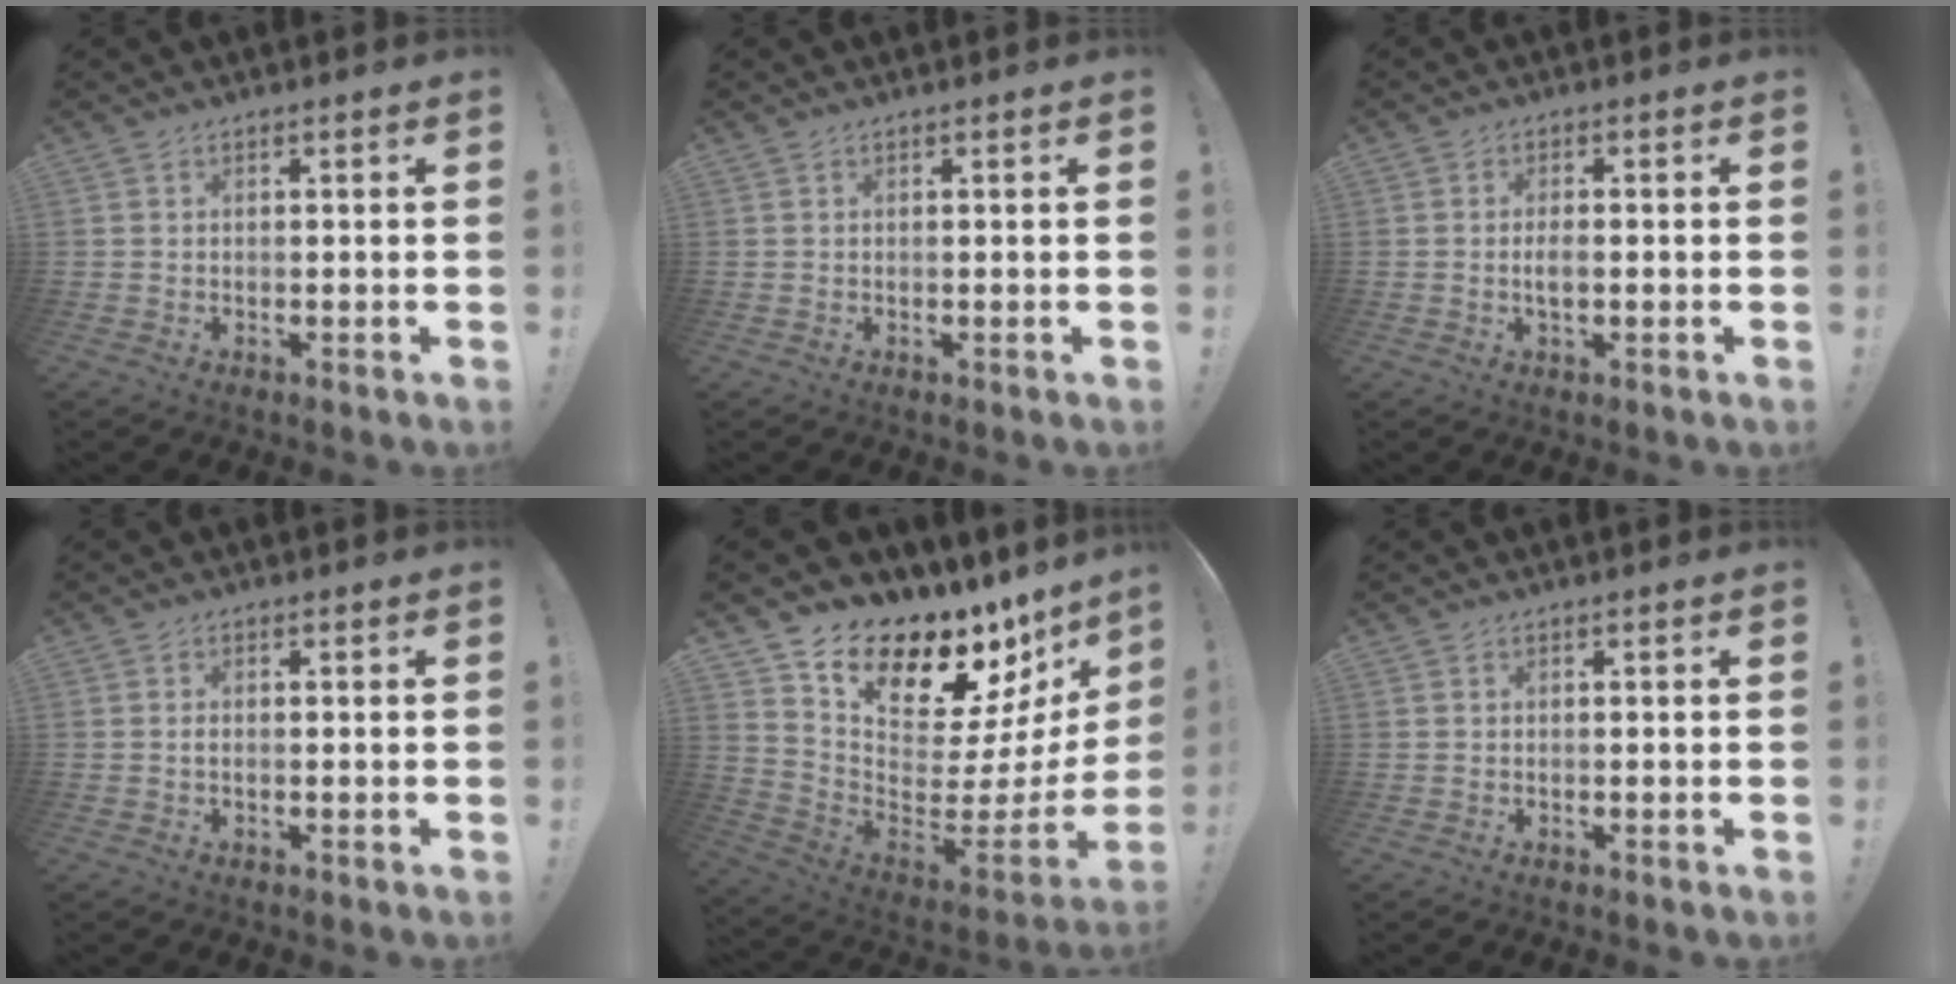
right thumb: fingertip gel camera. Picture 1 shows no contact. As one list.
[{"total": 0.0}, {"total": 2.9, "force": [-0.7, 1.1, 2.6], "torque": [-0.053, 0.002, -0.016]}, {"total": 0.7, "force": [-0.3, 0.2, 0.6], "torque": [-0.021, 0.004, -0.003]}, {"total": 14.7, "force": [10.6, 7.8, 6.6], "torque": [-0.088, -0.105, 0.205]}, {"total": 0.0}]